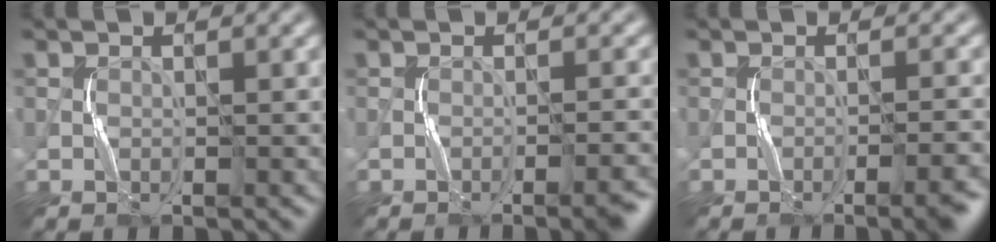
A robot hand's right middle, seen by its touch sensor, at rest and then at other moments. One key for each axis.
{"total": 2.0, "fx": -1.1, "fy": 0.2, "fz": 1.7, "tx": -0.019, "ty": 0.009, "tz": -0.019}
{"total": 3.1, "fx": -1.5, "fy": 0.4, "fz": 2.7, "tx": -0.028, "ty": 0.008, "tz": -0.023}